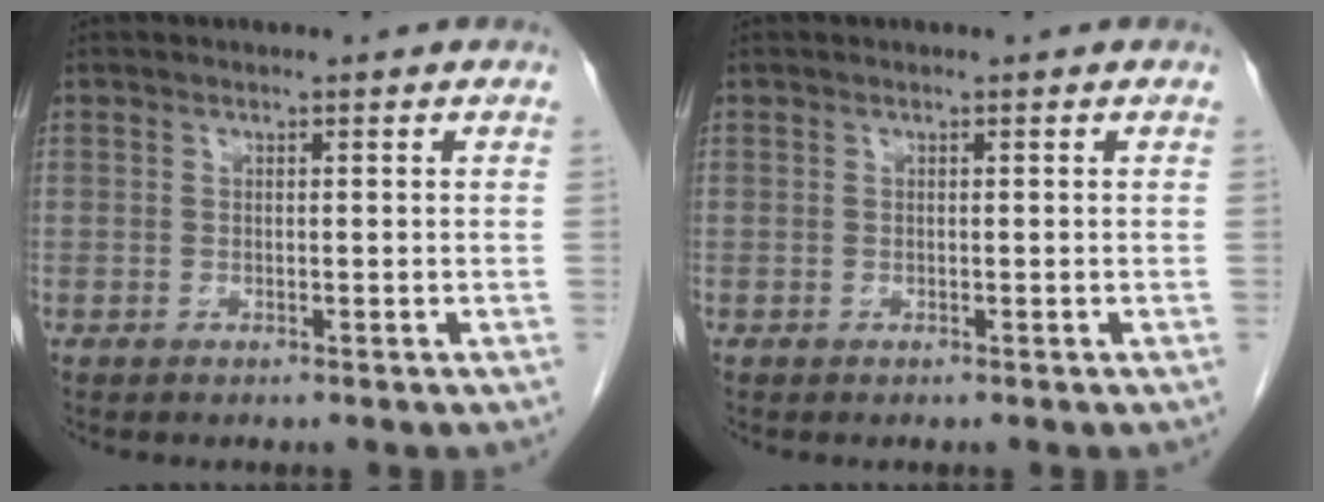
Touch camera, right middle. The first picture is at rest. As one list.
[{"total": 0.0}]